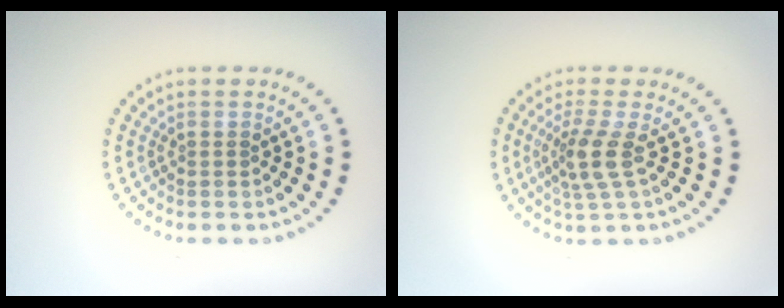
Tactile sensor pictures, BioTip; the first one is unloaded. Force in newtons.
{"total": 2.9, "press": 2.2, "slide": 1.8}